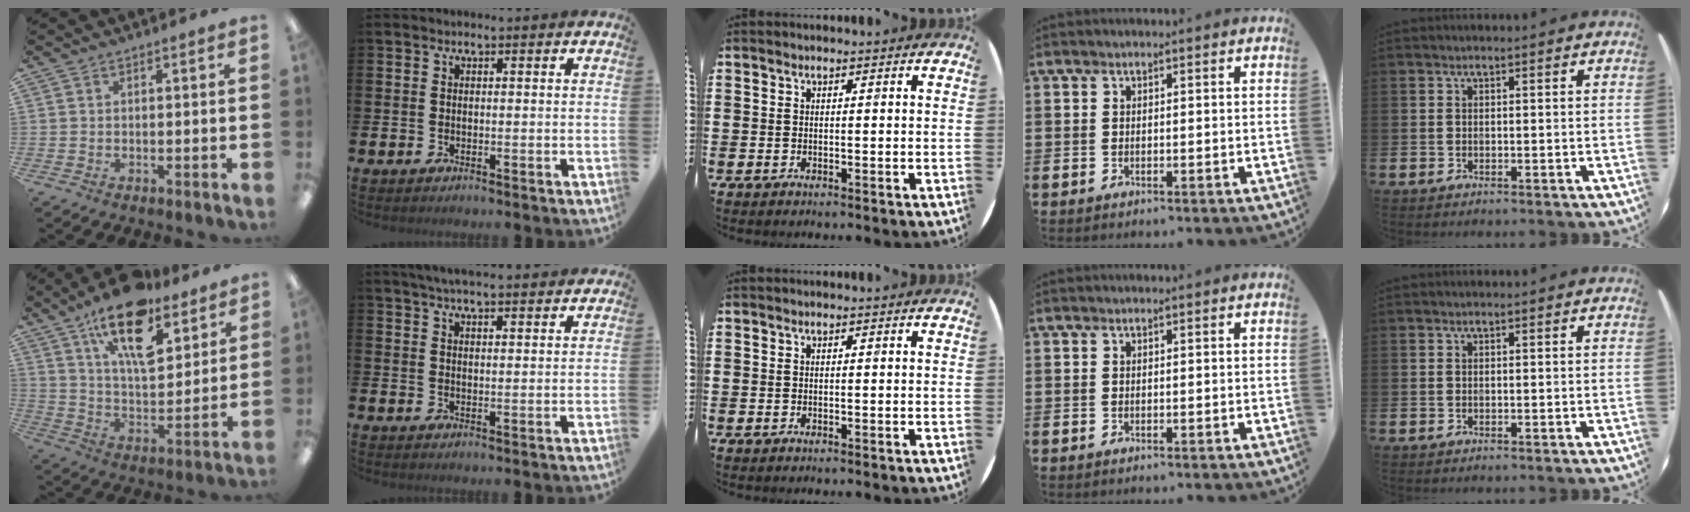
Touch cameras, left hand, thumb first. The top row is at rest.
{"thumb": {"total": 18.7, "force": [12.0, 8.1, 11.9], "torque": [-0.188, -0.060, 0.203]}, "index": {"total": 4.4, "force": [4.2, 0.3, 1.3], "torque": [-0.033, -0.013, 0.076]}}